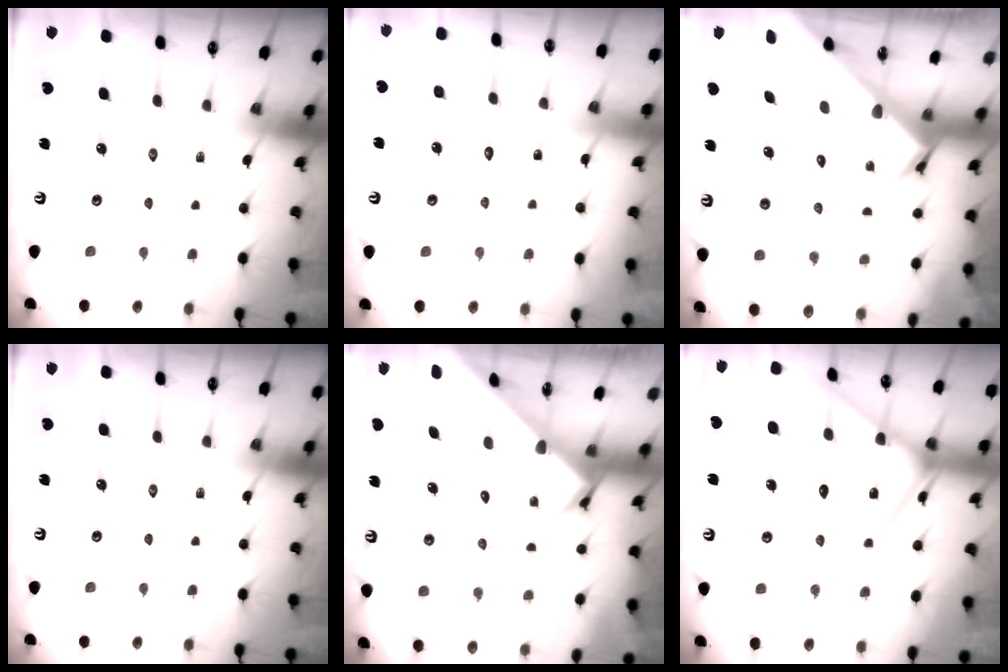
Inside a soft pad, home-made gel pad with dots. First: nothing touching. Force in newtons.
{"total": 5.2, "press": 5.2, "slide": 0.3}
{"total": 2.5, "press": 2.5, "slide": 0.2}
{"total": 0.0}
{"total": 2.4, "press": 2.4, "slide": 0.2}
{"total": 13.1, "press": 13.1, "slide": 1.3}